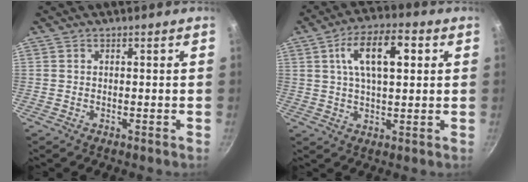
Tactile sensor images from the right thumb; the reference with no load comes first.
{"total": 11.9, "force": [3.3, 5.4, 10.0], "torque": [-0.153, 0.009, 0.049]}